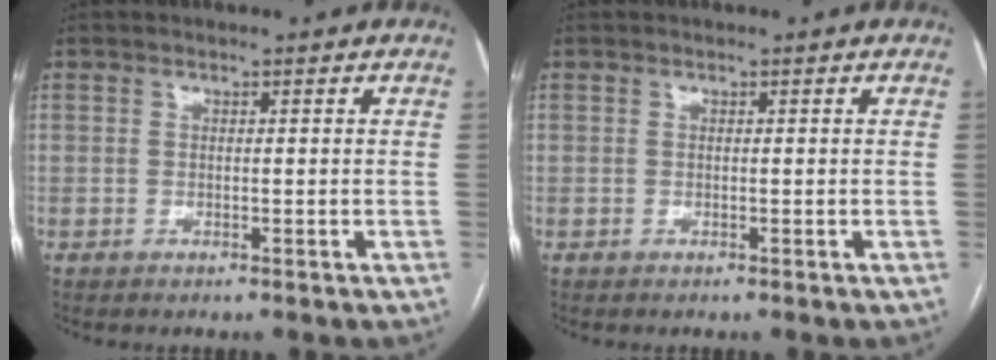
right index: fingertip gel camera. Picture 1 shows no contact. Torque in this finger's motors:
{"motor_torque": [0.00, 0.00, 0.00, 0.00]}